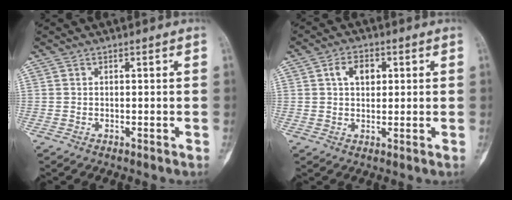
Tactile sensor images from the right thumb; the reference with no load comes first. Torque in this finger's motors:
{"motor_torque": [-0.69, 0.53, 0.25, -0.09, 0.17]}